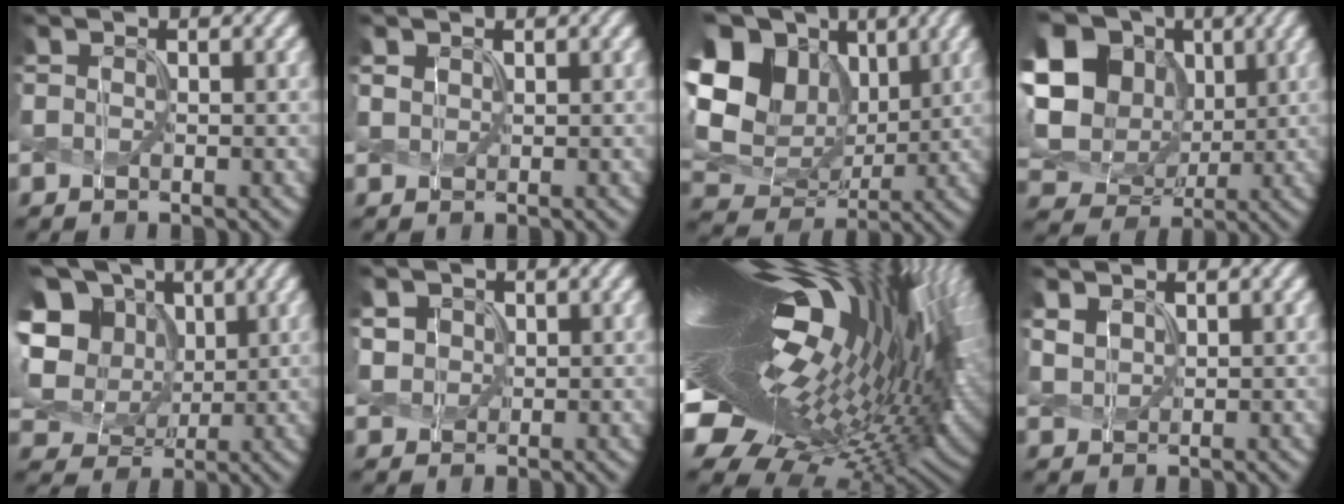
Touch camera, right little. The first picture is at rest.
{"total": 0.8, "force": [0.7, 0.4, 0.2], "torque": [-0.009, -0.001, 0.017]}
{"total": 16.7, "force": [5.0, 12.6, 9.8], "torque": [-0.233, 0.035, 0.088]}
{"total": 16.2, "force": [4.0, 13.3, 8.5], "torque": [-0.220, 0.024, 0.069]}
{"total": 13.5, "force": [3.8, 10.8, 7.1], "torque": [-0.179, 0.023, 0.070]}
{"total": 2.1, "force": [0.8, 1.8, 0.7], "torque": [-0.031, -0.003, 0.023]}
{"total": 21.7, "force": [4.0, 8.6, 19.5], "torque": [-0.343, -0.013, 0.056]}
{"total": 1.5, "force": [1.2, 0.8, 0.6], "torque": [-0.022, 0.000, 0.031]}